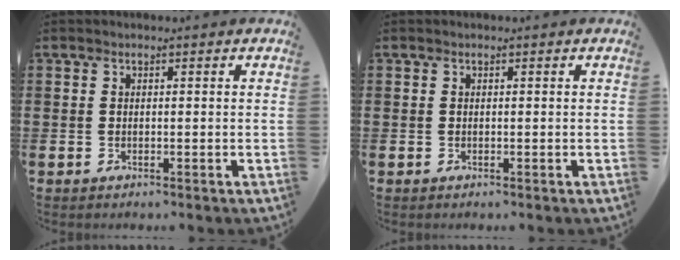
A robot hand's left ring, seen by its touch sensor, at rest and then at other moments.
{"total": 0.0}